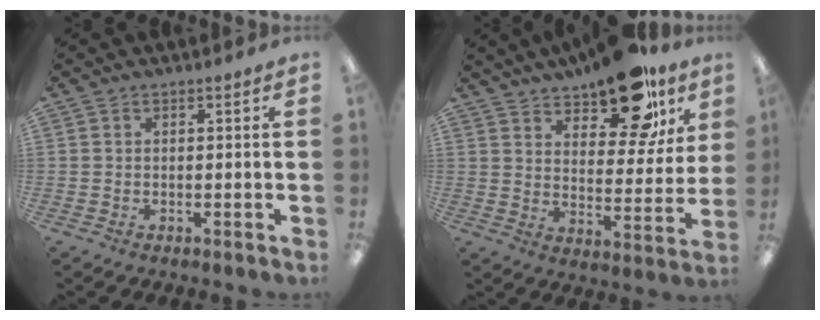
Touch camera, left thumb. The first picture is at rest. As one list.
[{"total": 18.1, "force": [13.1, 7.7, 9.9], "torque": [-0.137, -0.074, 0.220]}]